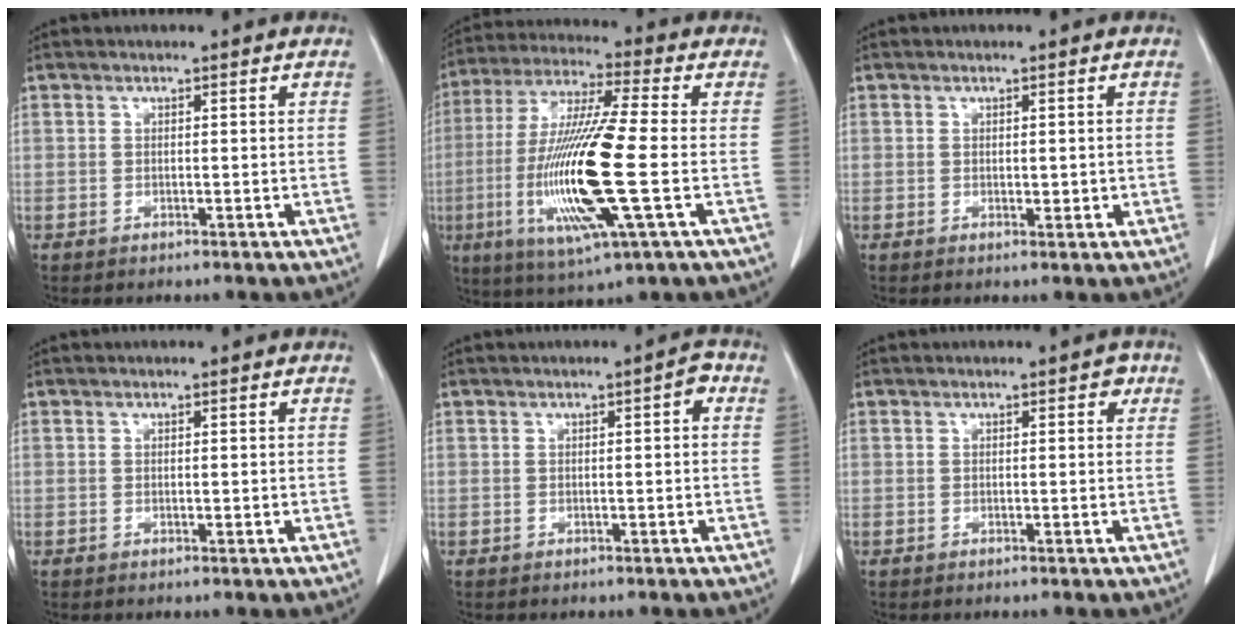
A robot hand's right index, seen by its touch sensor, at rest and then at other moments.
{"total": 18.3, "force": [-3.3, 1.0, 18.0], "torque": [-0.376, -0.016, -0.064]}
{"total": 1.7, "force": [0.1, 0.8, 1.5], "torque": [-0.023, -0.005, 0.005]}
{"total": 0.7, "force": [0.1, 0.2, 0.7], "torque": [-0.014, -0.004, 0.003]}
{"total": 2.3, "force": [0.6, 0.6, 2.1], "torque": [-0.029, 0.008, 0.006]}
{"total": 1.5, "force": [0.8, 0.4, 1.2], "torque": [-0.016, -0.002, 0.010]}